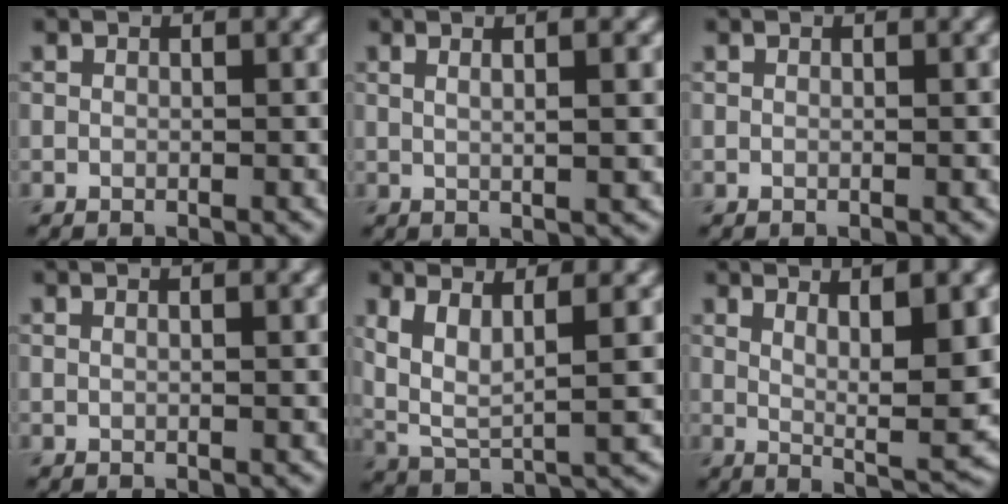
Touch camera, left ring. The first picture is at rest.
{"total": 4.6, "force": [1.6, 1.6, 4.0], "torque": [-0.036, 0.011, 0.000]}
{"total": 0.0}
{"total": 2.0, "force": [0.9, 0.8, 1.6], "torque": [-0.005, 0.000, -0.004]}
{"total": 4.8, "force": [2.0, 1.4, 4.1], "torque": [-0.092, -0.007, 0.044]}
{"total": 7.0, "force": [1.8, 1.5, 6.6], "torque": [-0.092, -0.013, 0.034]}